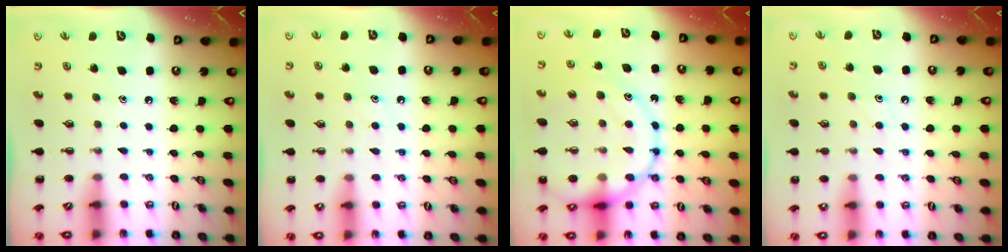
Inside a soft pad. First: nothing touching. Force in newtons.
{"total": 6.6, "press": 6.5, "slide": 1.2}
{"total": 22.8, "press": 22.7, "slide": 2.9}
{"total": 8.0, "press": 8.0, "slide": 1.0}